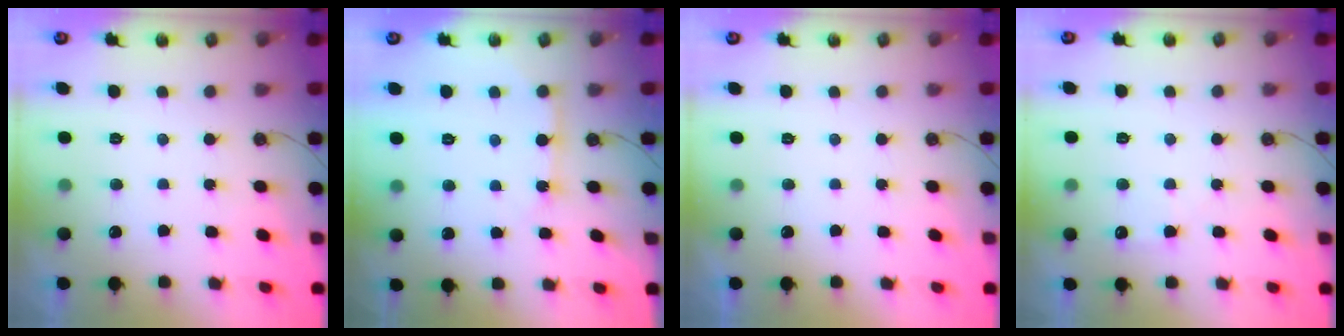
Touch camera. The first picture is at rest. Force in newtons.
{"total": 6.6, "press": 6.5, "slide": 0.7}
{"total": 0.0}
{"total": 5.3, "press": 5.2, "slide": 0.8}